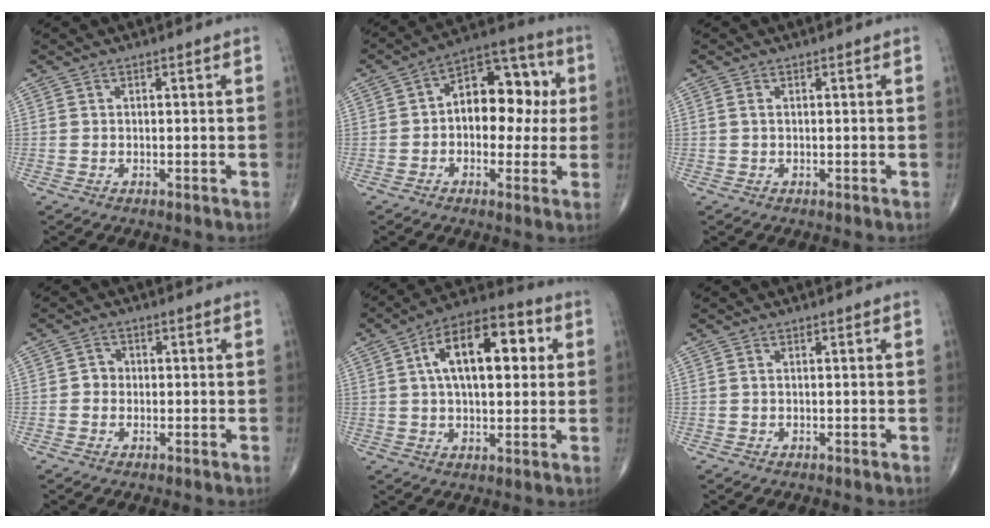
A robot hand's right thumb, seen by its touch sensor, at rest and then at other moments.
{"total": 14.1, "force": [0.9, 9.0, 10.8], "torque": [-0.106, 0.036, 0.002]}
{"total": 0.9, "force": [0.2, 0.4, 0.7], "torque": [-0.019, 0.004, 0.005]}
{"total": 2.2, "force": [-0.3, 2.0, 0.8], "torque": [0.003, 0.008, -0.010]}
{"total": 16.7, "force": [3.9, 8.2, 13.9], "torque": [-0.196, 0.021, 0.054]}
{"total": 0.0}